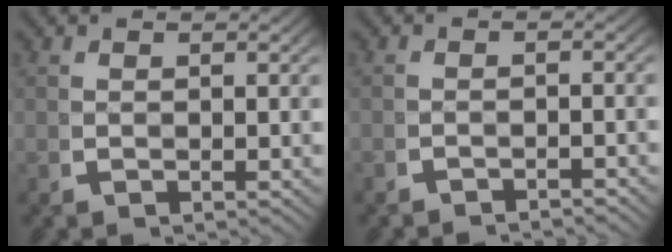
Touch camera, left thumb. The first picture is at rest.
{"total": 2.1, "force": [-2.1, 0.2, 0.2], "torque": [0.003, 0.000, -0.042]}